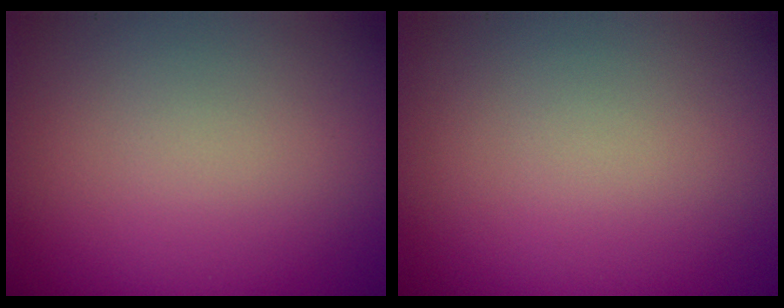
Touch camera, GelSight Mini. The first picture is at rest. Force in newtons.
{"total": 0.0}